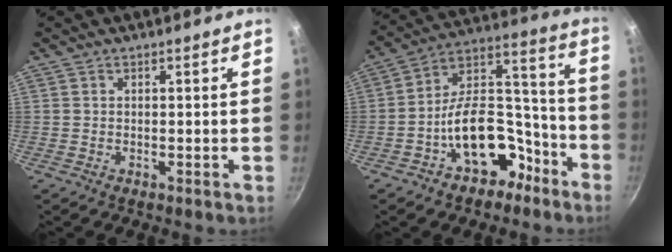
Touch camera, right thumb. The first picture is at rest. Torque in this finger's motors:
{"motor_torque": [2.21, 1.70, 1.46, -1.04, 0.45]}